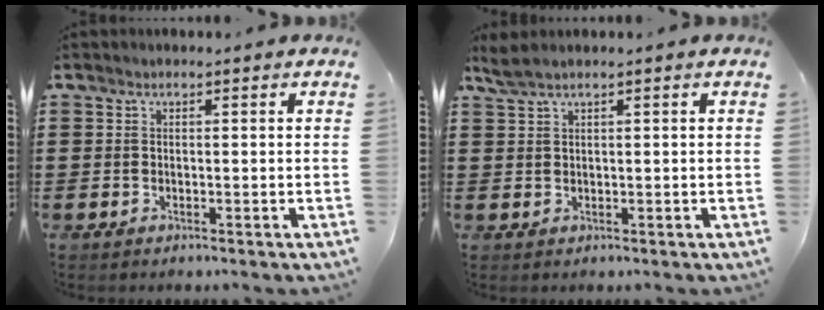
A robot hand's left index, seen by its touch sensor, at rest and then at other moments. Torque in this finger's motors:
{"motor_torque": [0.26, -0.15, -0.02, 0.03]}